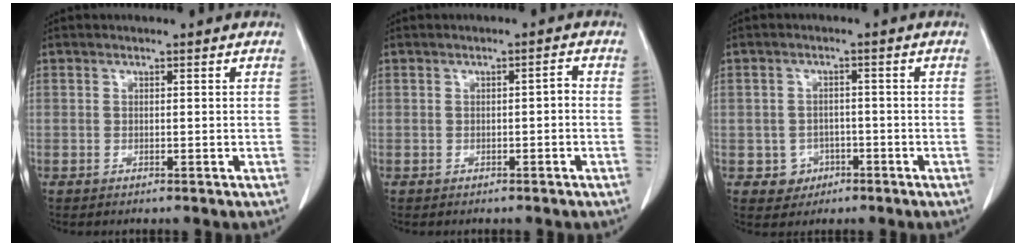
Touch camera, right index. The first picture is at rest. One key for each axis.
{"total": 1.2, "fx": -0.3, "fy": 0.4, "fz": 1.1, "tx": -0.014, "ty": 0.003, "tz": -0.005}
{"total": 3.6, "fx": -1.4, "fy": 3.4, "fz": 0.1, "tx": 0.009, "ty": 0.015, "tz": -0.013}